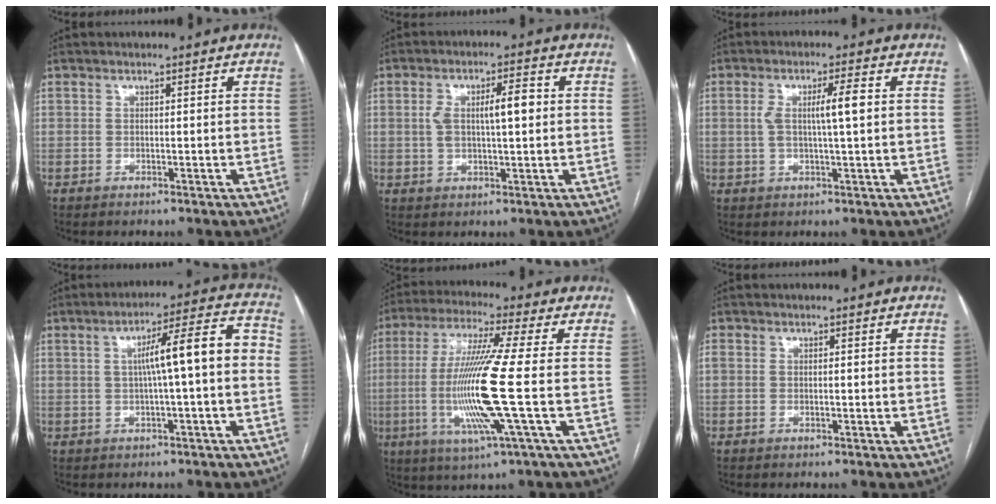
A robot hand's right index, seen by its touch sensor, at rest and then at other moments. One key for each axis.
{"total": 6.5, "fx": 0.8, "fy": 1.8, "fz": 6.2, "tx": -0.118, "ty": 0.019, "tz": 0.019}
{"total": 5.3, "fx": 0.6, "fy": 0.2, "fz": 5.2, "tx": -0.099, "ty": 0.009, "tz": 0.013}
{"total": 9.5, "fx": -0.2, "fy": 0.7, "fz": 9.5, "tx": -0.137, "ty": 0.032, "tz": -0.004}
{"total": 14.9, "fx": -2.4, "fy": -1.3, "fz": 14.7, "tx": -0.304, "ty": -0.014, "tz": -0.054}
{"total": 0.9, "fx": -0.2, "fy": 0.5, "fz": 0.8, "tx": -0.025, "ty": 0.006, "tz": -0.001}